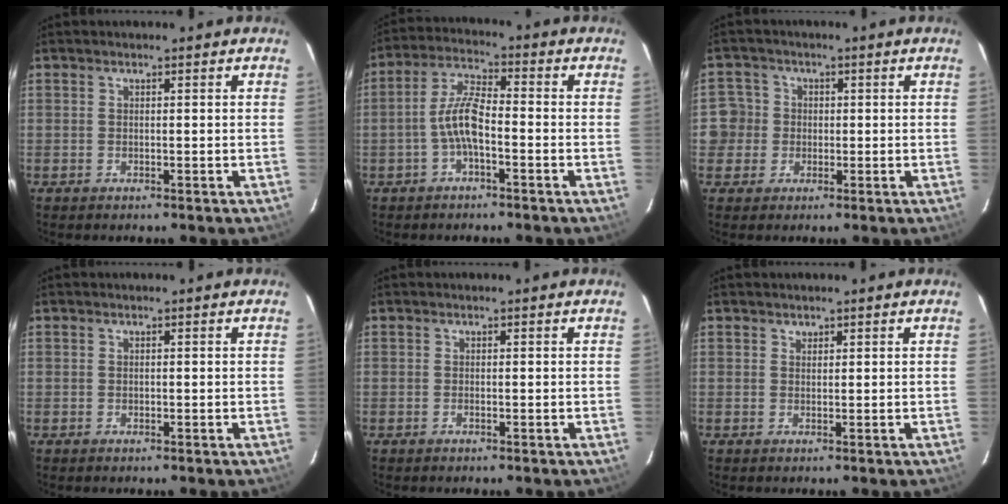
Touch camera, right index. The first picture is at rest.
{"total": 6.1, "force": [-2.2, 1.7, 5.4], "torque": [-0.112, 0.017, -0.044]}
{"total": 4.8, "force": [-0.5, 4.7, 0.6], "torque": [0.006, 0.017, -0.012]}
{"total": 0.0}
{"total": 0.0}
{"total": 0.8, "force": [0.6, 0.5, 0.0], "torque": [0.002, 0.002, 0.010]}